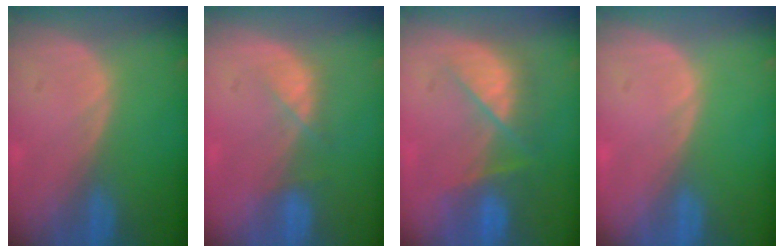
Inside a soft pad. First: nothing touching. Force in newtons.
{"total": 2.9, "press": 2.9, "slide": 0.7}
{"total": 7.5, "press": 7.2, "slide": 2.0}
{"total": 0.0}